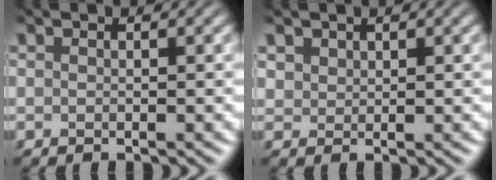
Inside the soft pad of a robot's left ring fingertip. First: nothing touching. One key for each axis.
{"total": 1.3, "fx": 0.9, "fy": 0.9, "fz": 0.1, "tx": -0.006, "ty": -0.001, "tz": 0.020}